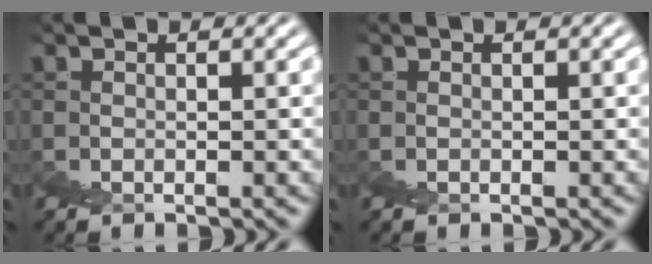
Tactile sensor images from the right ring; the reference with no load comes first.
{"total": 0.0}